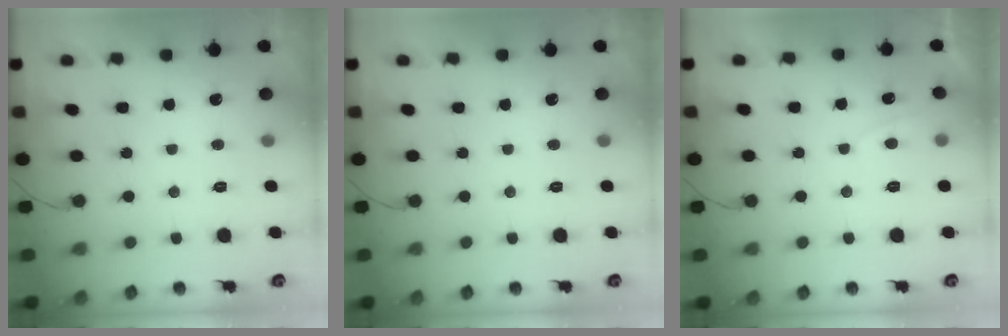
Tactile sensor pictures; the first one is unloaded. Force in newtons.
{"total": 0.0}
{"total": 1.1, "press": 0.9, "slide": 0.6}